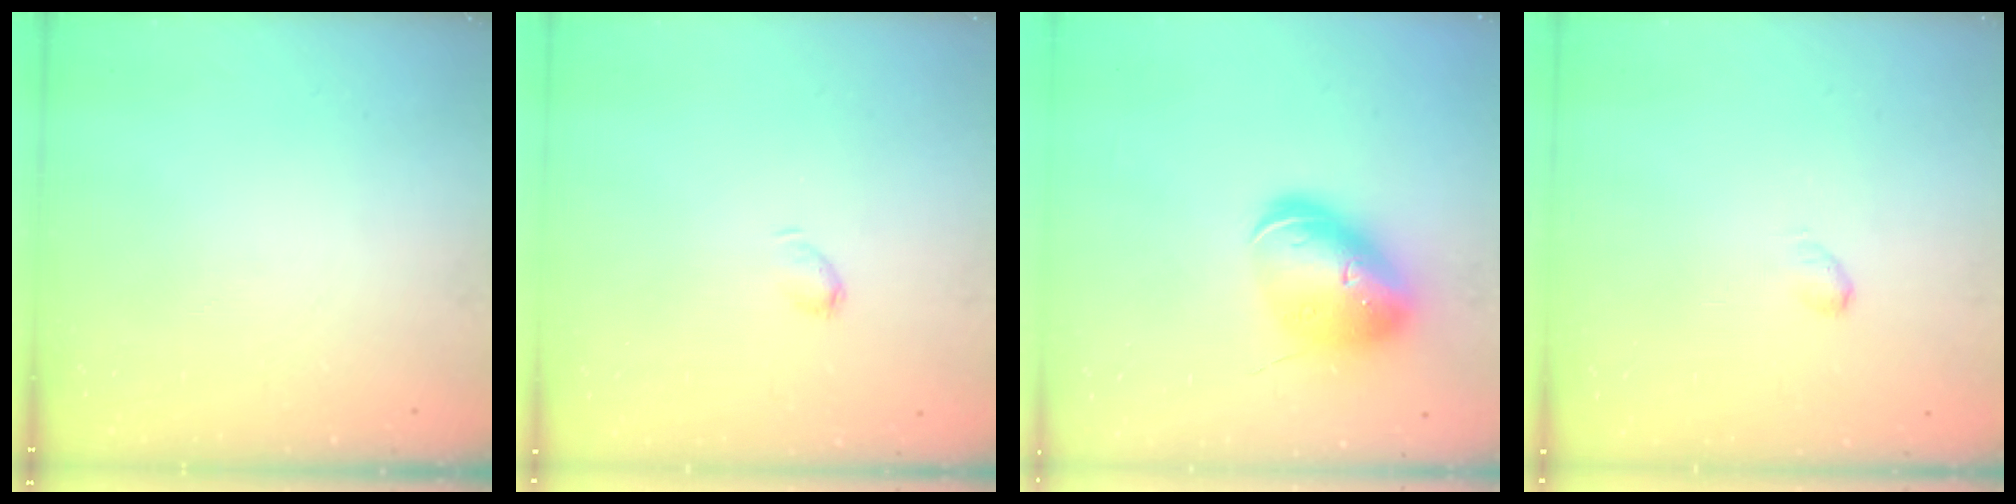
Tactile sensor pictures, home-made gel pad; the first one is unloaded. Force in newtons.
{"total": 3.1, "press": 3.1, "slide": 0.5}
{"total": 16.6, "press": 16.4, "slide": 2.9}
{"total": 2.9, "press": 2.9, "slide": 0.4}